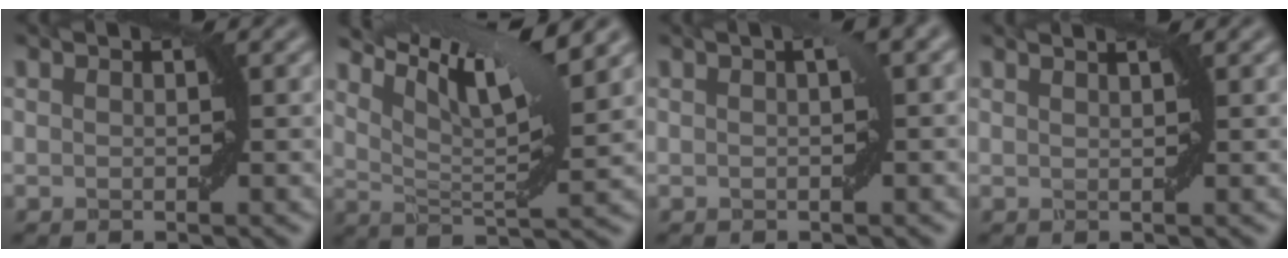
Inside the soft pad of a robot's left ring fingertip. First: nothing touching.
{"total": 8.7, "force": [6.3, 1.3, 5.9], "torque": [-0.102, 0.012, 0.109]}
{"total": 1.5, "force": [0.3, 0.1, 1.5], "torque": [-0.022, 0.009, 0.006]}
{"total": 1.8, "force": [1.4, 0.4, 1.0], "torque": [0.000, -0.005, 0.003]}